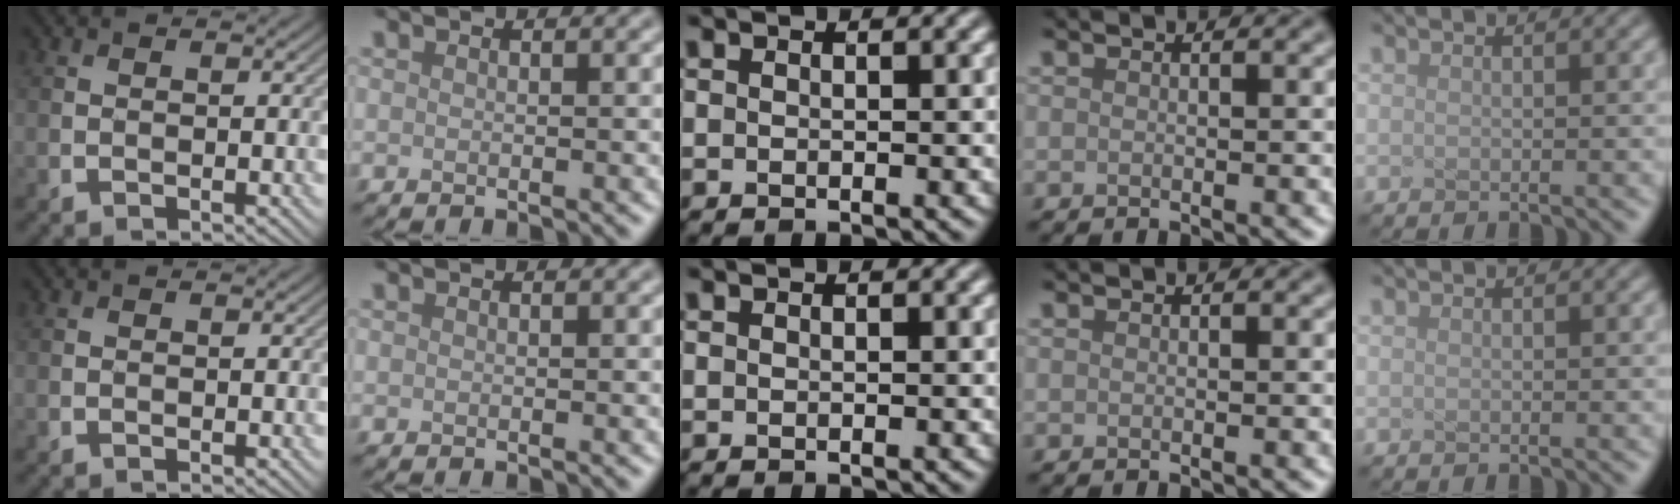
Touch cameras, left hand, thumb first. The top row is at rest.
{}